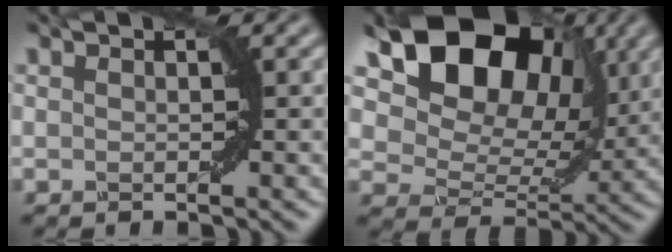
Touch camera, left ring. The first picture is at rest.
{"total": 12.1, "force": [6.0, 7.7, 7.2], "torque": [-0.121, 0.008, 0.106]}